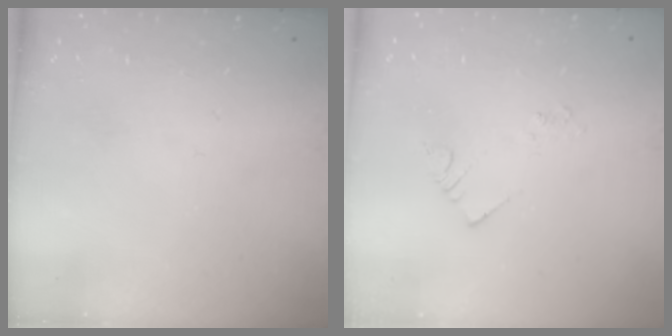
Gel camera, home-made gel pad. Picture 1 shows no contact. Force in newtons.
{"total": 2.1, "press": 2.1, "slide": 0.3}